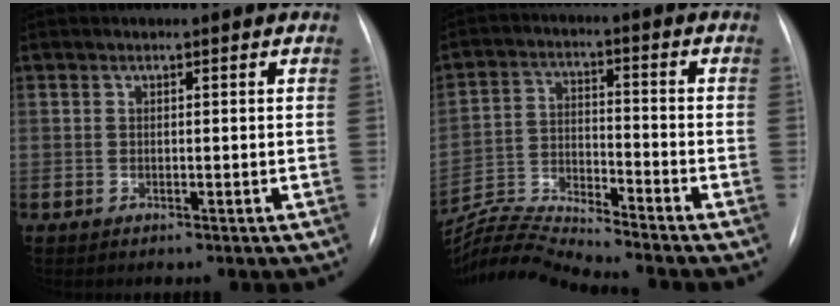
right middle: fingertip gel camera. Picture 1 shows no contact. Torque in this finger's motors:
{"motor_torque": [0.06, -1.04, 0.04, 0.04]}